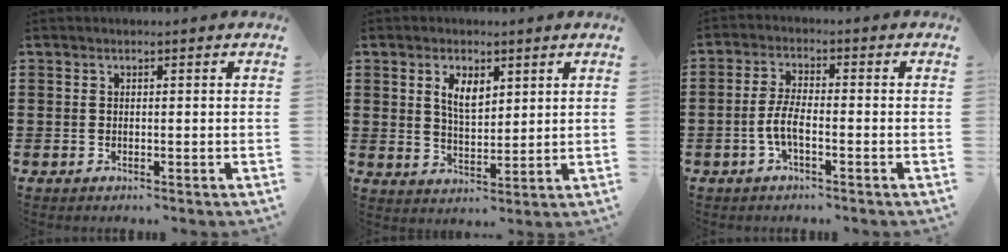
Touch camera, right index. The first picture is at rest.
{"total": 4.3, "force": [1.9, 2.1, 3.2], "torque": [-0.062, 0.006, 0.032]}
{"total": 4.2, "force": [-1.7, 1.2, 3.7], "torque": [-0.092, -0.004, -0.039]}